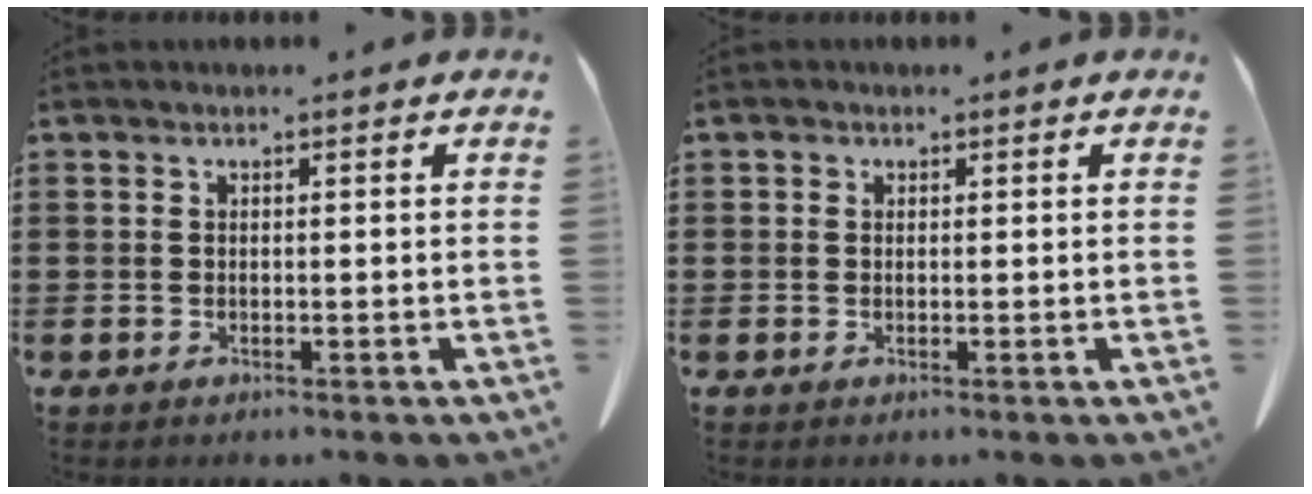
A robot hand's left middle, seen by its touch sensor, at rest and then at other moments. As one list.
[{"total": 0.6, "force": [0.2, 0.5, 0.2], "torque": [-0.006, 0.002, 0.003]}]